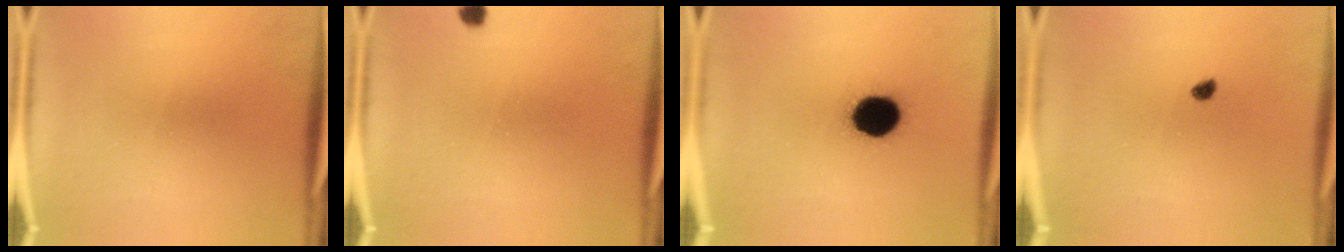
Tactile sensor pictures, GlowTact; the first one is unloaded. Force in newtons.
{"total": 1.4}
{"total": 14.9}
{"total": 1.3}